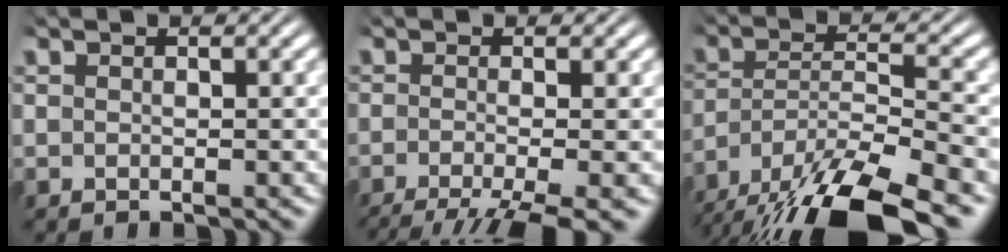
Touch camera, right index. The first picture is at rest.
{"total": 7.4, "force": [-5.5, 3.0, 3.9], "torque": [-0.053, -0.015, -0.083]}
{"total": 8.9, "force": [-4.0, 5.3, 5.8], "torque": [-0.097, -0.012, -0.067]}